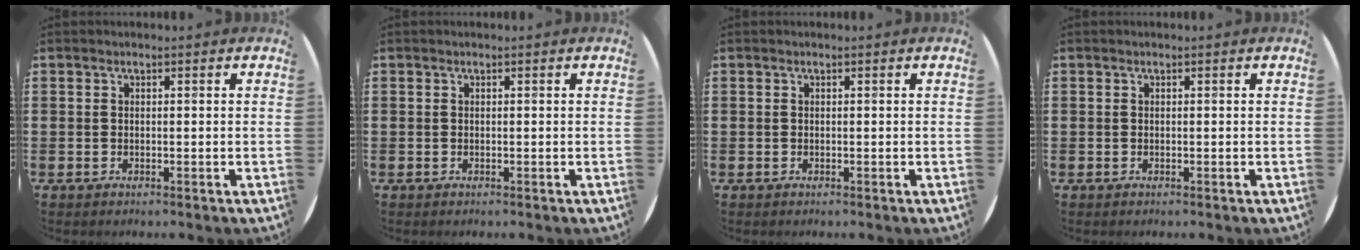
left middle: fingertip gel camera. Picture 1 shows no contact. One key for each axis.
{"total": 0.0}
{"total": 0.0}
{"total": 0.0}